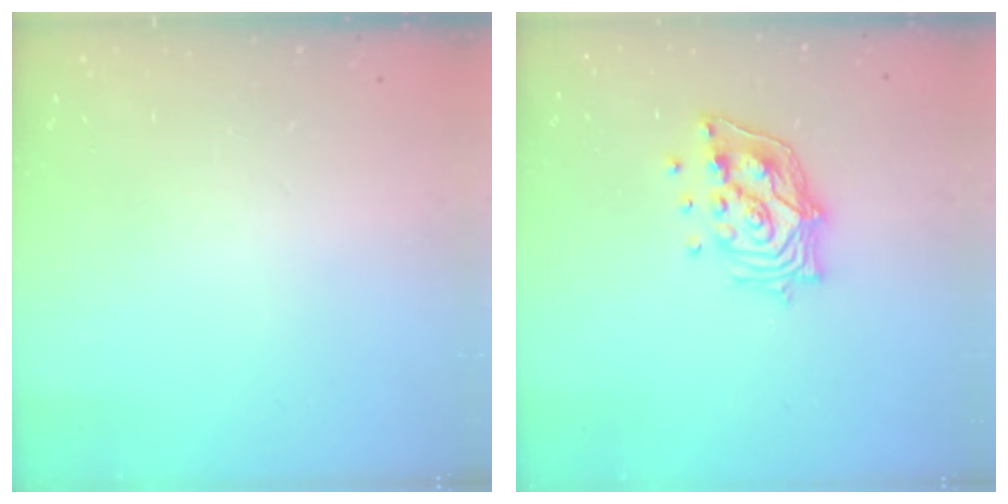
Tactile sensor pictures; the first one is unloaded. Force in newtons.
{"total": 14.0, "press": 13.9, "slide": 1.3}